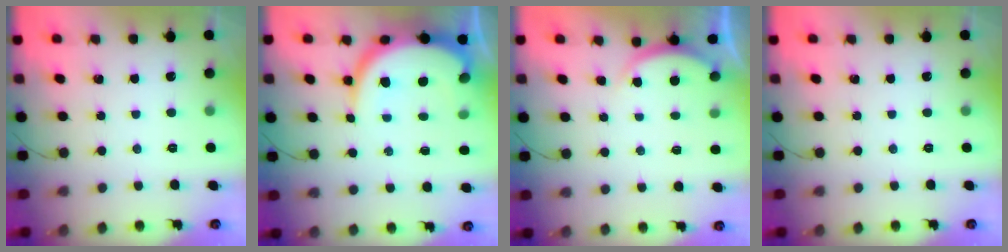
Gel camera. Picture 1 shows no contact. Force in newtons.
{"total": 11.3, "press": 11.3, "slide": 0.6}
{"total": 3.0, "press": 2.9, "slide": 0.6}
{"total": 0.0}